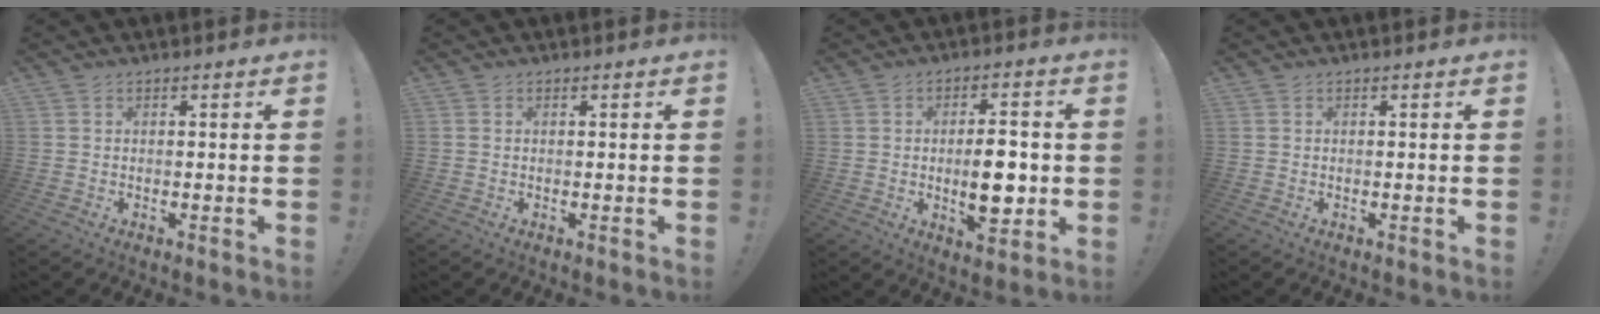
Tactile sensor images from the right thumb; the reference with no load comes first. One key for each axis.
{"total": 0.0}
{"total": 10.3, "fx": -1.5, "fy": 5.9, "fz": 8.4, "tx": -0.131, "ty": 0.008, "tz": -0.024}
{"total": 0.0}